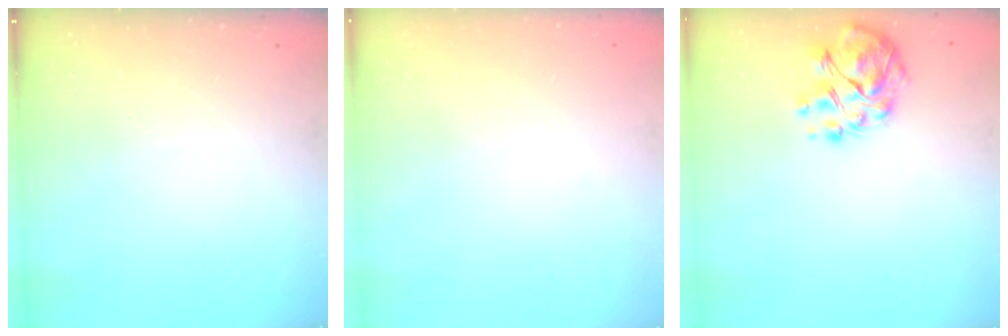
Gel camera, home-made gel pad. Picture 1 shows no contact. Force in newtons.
{"total": 1.9, "press": 1.9, "slide": 0.2}
{"total": 8.6, "press": 8.4, "slide": 1.4}